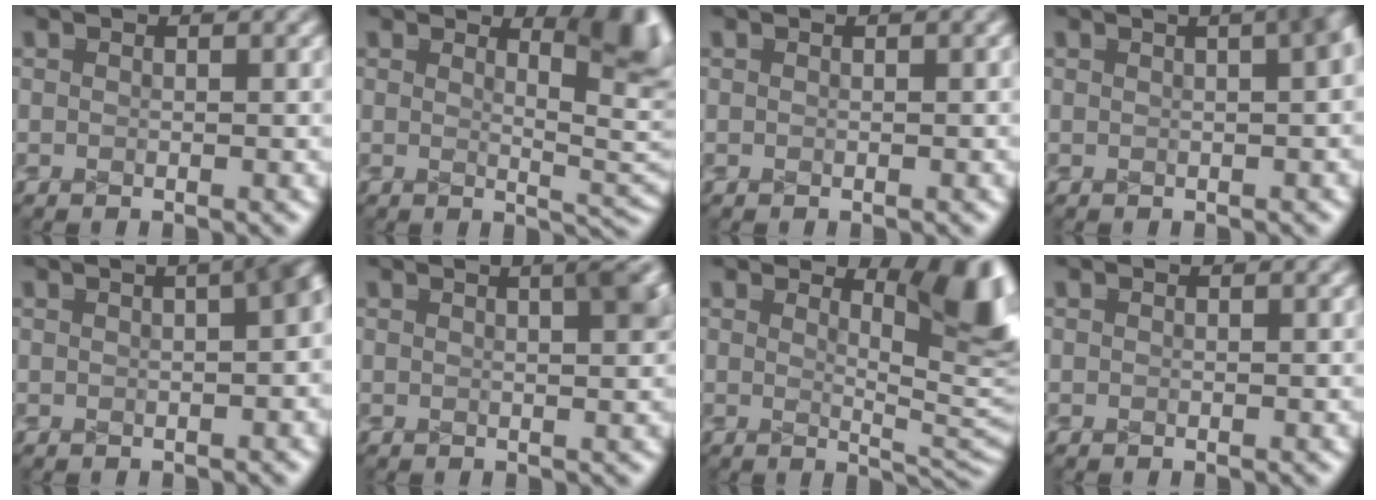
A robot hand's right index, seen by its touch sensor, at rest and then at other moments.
{"total": 5.4, "force": [1.8, 1.2, 4.9], "torque": [-0.025, -0.002, 0.030]}
{"total": 0.0}
{"total": 3.1, "force": [0.7, 1.3, 2.7], "torque": [-0.017, 0.014, 0.006]}
{"total": 3.3, "force": [0.3, 1.5, 2.9], "torque": [-0.016, 0.014, 0.001]}
{"total": 2.8, "force": [1.2, 0.6, 2.5], "torque": [-0.018, 0.003, 0.018]}
{"total": 7.1, "force": [1.7, 1.7, 6.7], "torque": [-0.038, 0.001, 0.029]}
{"total": 0.0}